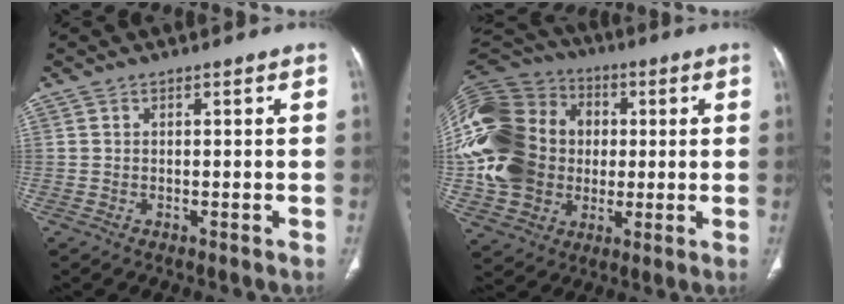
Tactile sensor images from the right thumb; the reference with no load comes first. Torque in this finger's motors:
{"motor_torque": [0.36, 0.37, 0.59, 0.47, 0.29]}